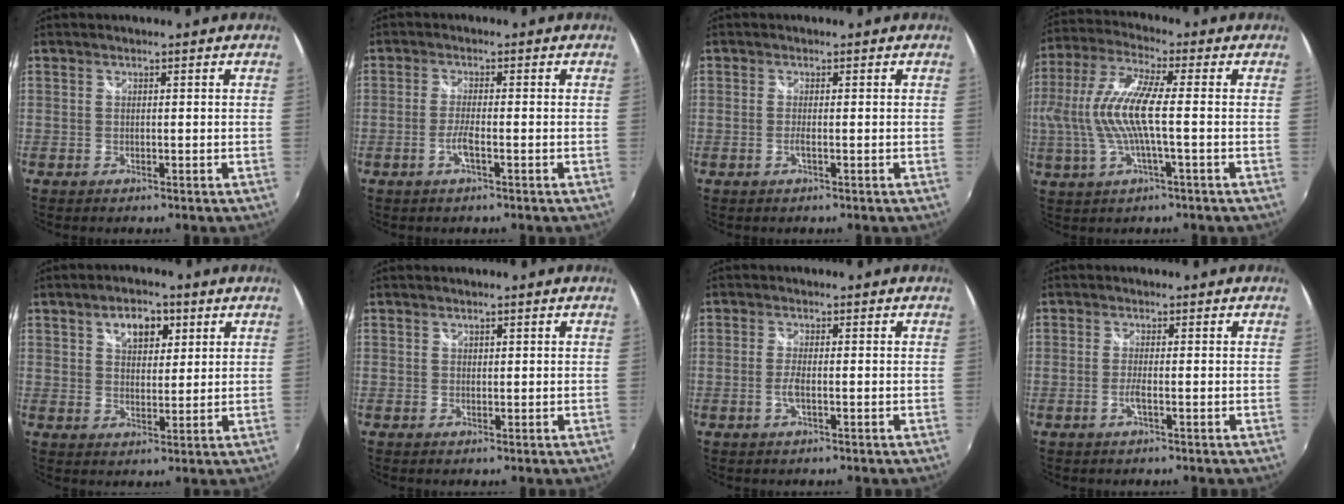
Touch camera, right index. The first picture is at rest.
{"total": 2.8, "force": [-1.2, -0.1, 2.5], "torque": [-0.054, -0.003, -0.027]}
{"total": 1.3, "force": [-0.5, -0.3, 1.1], "torque": [-0.022, -0.002, -0.010]}
{"total": 12.6, "force": [-1.0, 1.8, 12.4], "torque": [-0.244, -0.001, -0.018]}
{"total": 6.7, "force": [3.3, 4.0, 4.3], "torque": [-0.067, 0.017, 0.054]}
{"total": 0.6, "force": [0.4, 0.3, 0.2], "torque": [-0.002, 0.001, 0.007]}
{"total": 2.3, "force": [-0.7, 0.2, 2.1], "torque": [-0.046, -0.004, -0.014]}
{"total": 1.8, "force": [-0.7, -0.2, 1.7], "torque": [-0.034, -0.004, -0.015]}